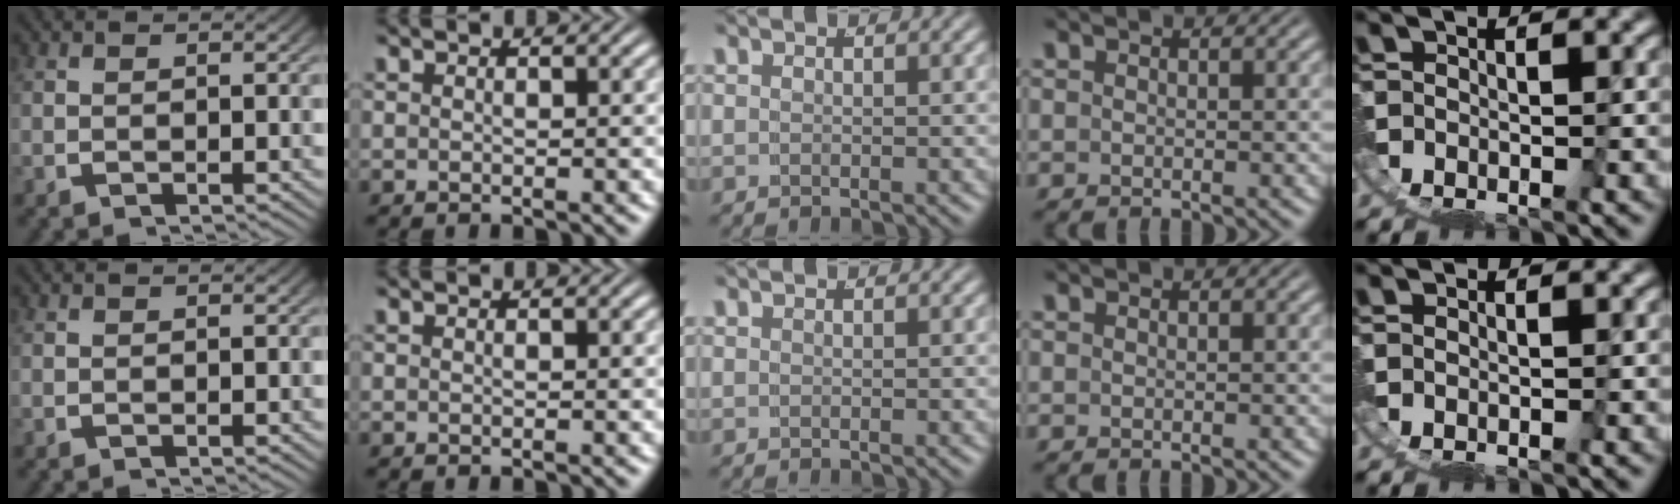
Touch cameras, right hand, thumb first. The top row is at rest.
{"little": {"total": 0.7, "force": [0.0, -0.5, -0.4], "torque": [0.012, 0.004, -0.002]}}